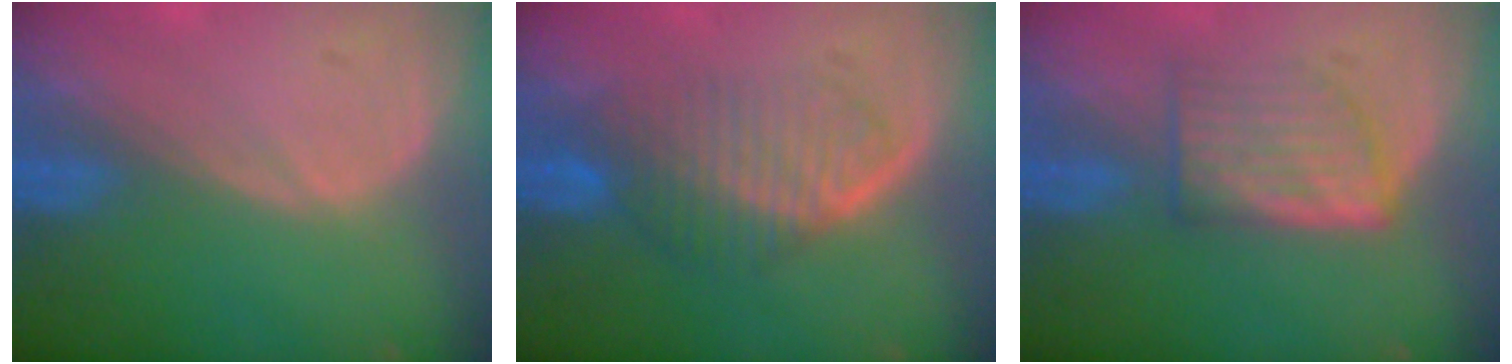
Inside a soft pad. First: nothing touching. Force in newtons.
{"total": 6.5, "press": 6.3, "slide": 1.6}
{"total": 5.6, "press": 5.6, "slide": 0.8}